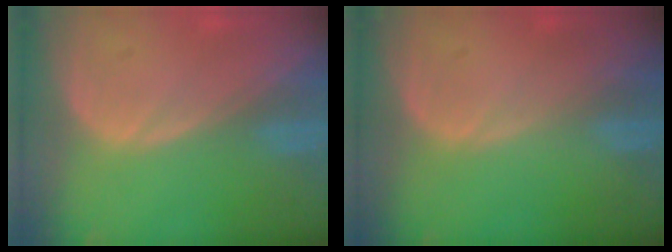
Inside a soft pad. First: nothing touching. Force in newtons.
{"total": 0.0}